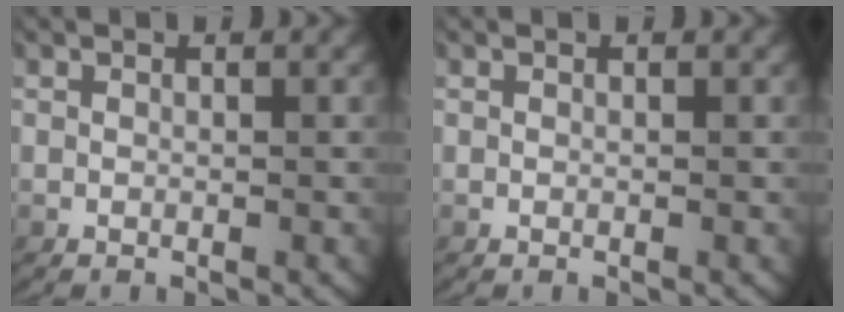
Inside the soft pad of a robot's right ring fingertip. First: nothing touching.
{"total": 0.0}